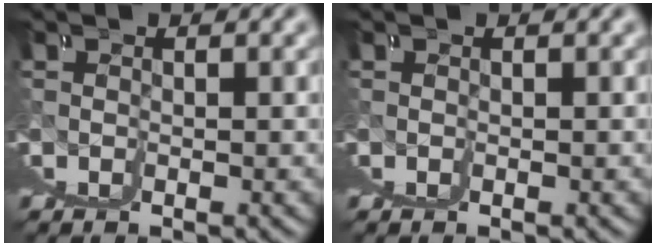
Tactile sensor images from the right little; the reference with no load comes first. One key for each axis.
{"total": 0.0}